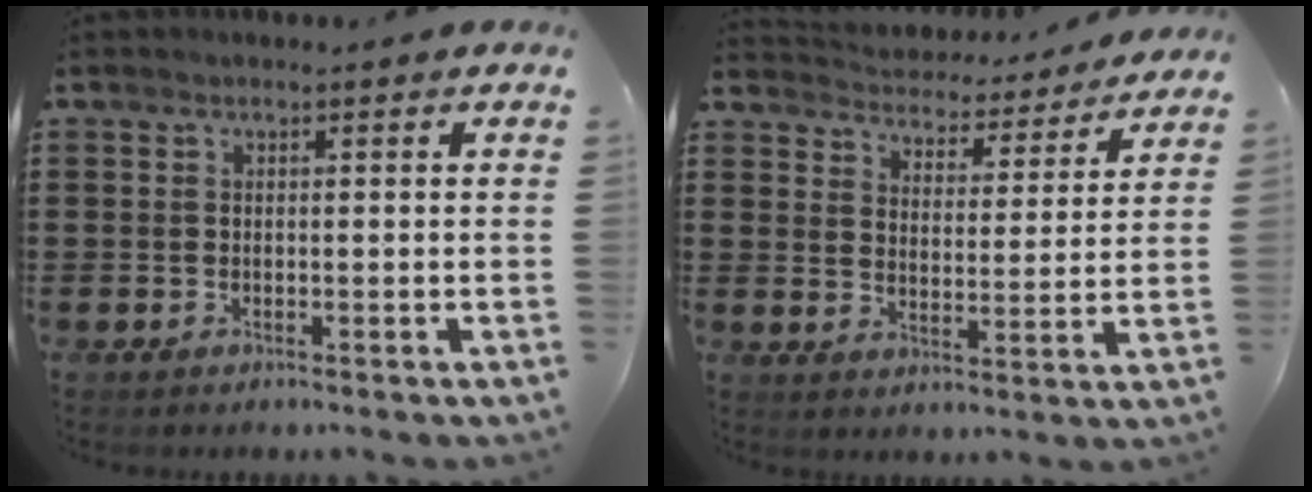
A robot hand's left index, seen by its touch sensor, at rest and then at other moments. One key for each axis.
{"total": 4.4, "fx": 4.4, "fy": 0.3, "fz": -0.1, "tx": -0.026, "ty": -0.038, "tz": 0.071}